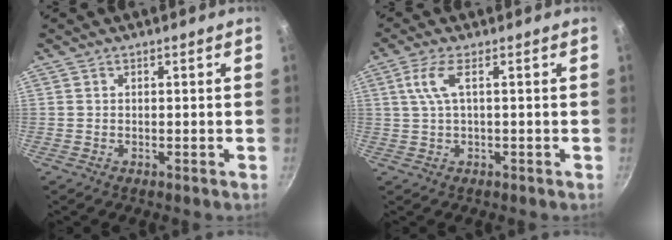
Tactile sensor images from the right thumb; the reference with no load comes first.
{"total": 4.3, "force": [0.6, 0.9, 4.1], "torque": [-0.100, 0.008, 0.019]}